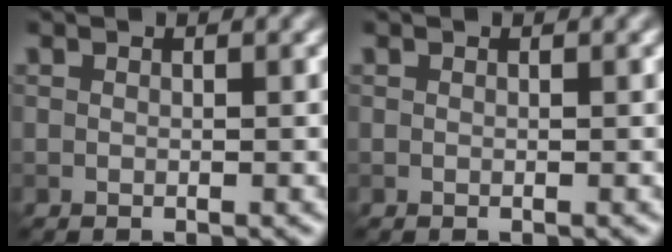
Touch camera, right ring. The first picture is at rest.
{"total": 0.0}